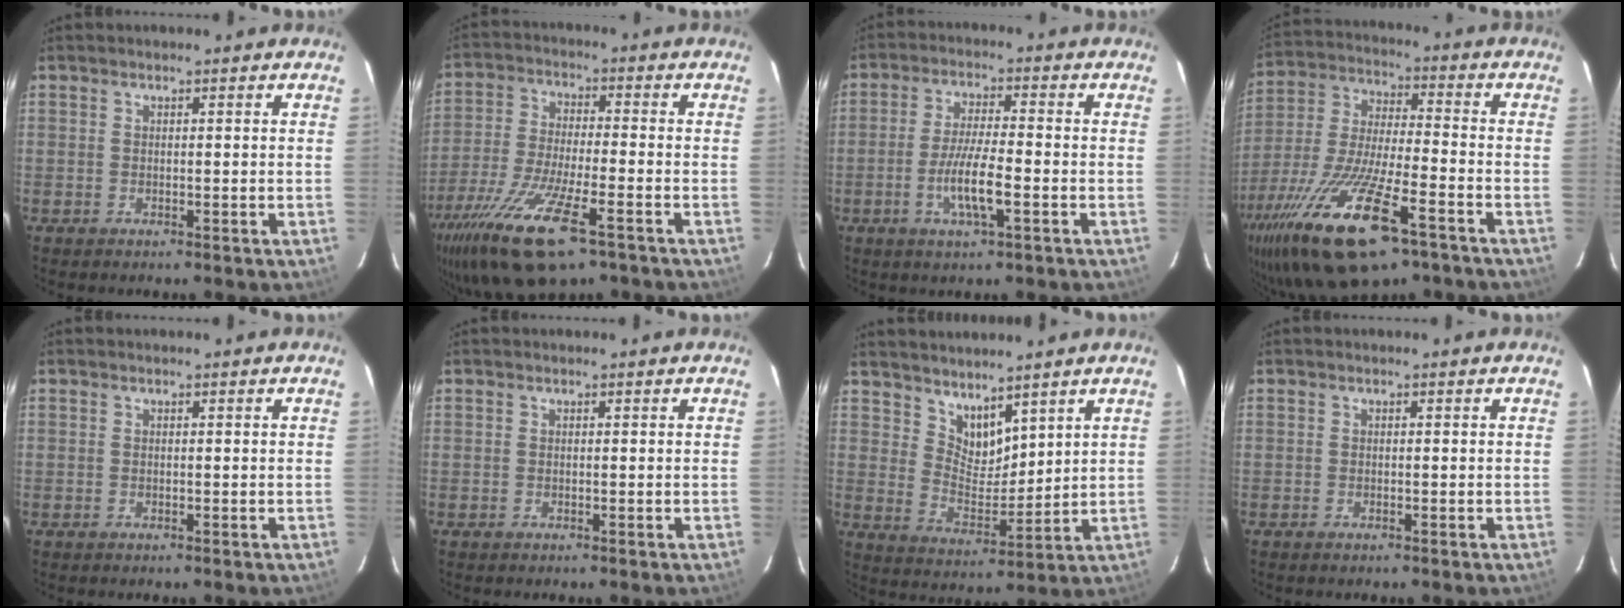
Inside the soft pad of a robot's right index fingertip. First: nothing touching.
{"total": 17.9, "force": [-10.8, 4.9, 13.5], "torque": [-0.275, -0.056, -0.200]}
{"total": 7.3, "force": [-2.6, 0.9, 6.8], "torque": [-0.134, -0.007, -0.050]}
{"total": 24.7, "force": [-14.6, 7.3, 18.6], "torque": [-0.383, -0.058, -0.261]}
{"total": 0.0}
{"total": 0.0}
{"total": 7.4, "force": [6.0, 3.4, 2.8], "torque": [-0.039, -0.001, 0.119]}
{"total": 0.0}